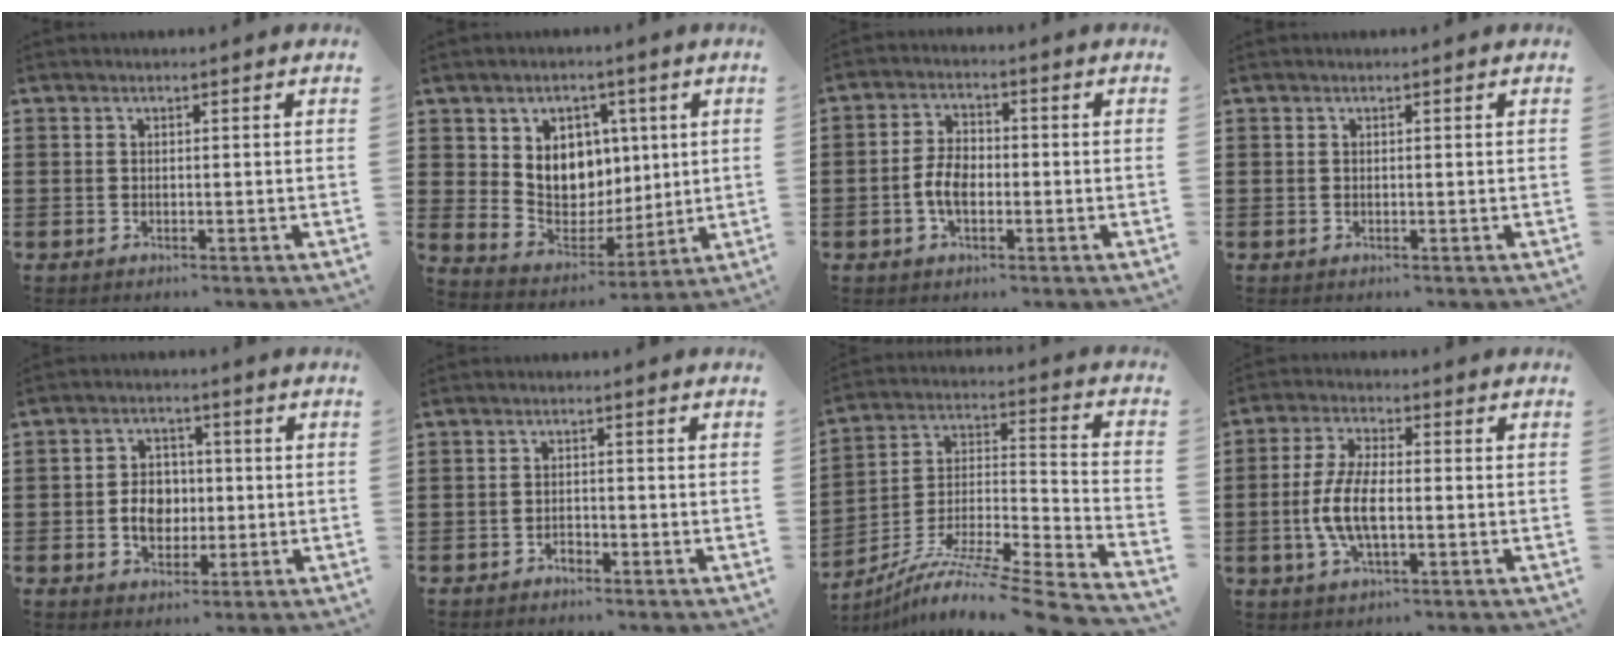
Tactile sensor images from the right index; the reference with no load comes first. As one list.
[{"total": 7.7, "force": [2.5, 6.9, 2.5], "torque": [-0.055, -0.022, 0.047]}, {"total": 4.7, "force": [-1.2, 2.6, 3.7], "torque": [-0.089, 0.000, -0.028]}, {"total": 0.0}, {"total": 5.4, "force": [-0.7, 4.3, 3.2], "torque": [-0.068, 0.005, -0.017]}, {"total": 1.3, "force": [-1.1, 0.5, 0.4], "torque": [-0.013, -0.001, -0.023]}, {"total": 8.9, "force": [-7.1, 0.4, 5.4], "torque": [-0.096, -0.008, -0.144]}, {"total": 7.4, "force": [-1.3, 2.9, 6.6], "torque": [-0.156, -0.007, -0.034]}]